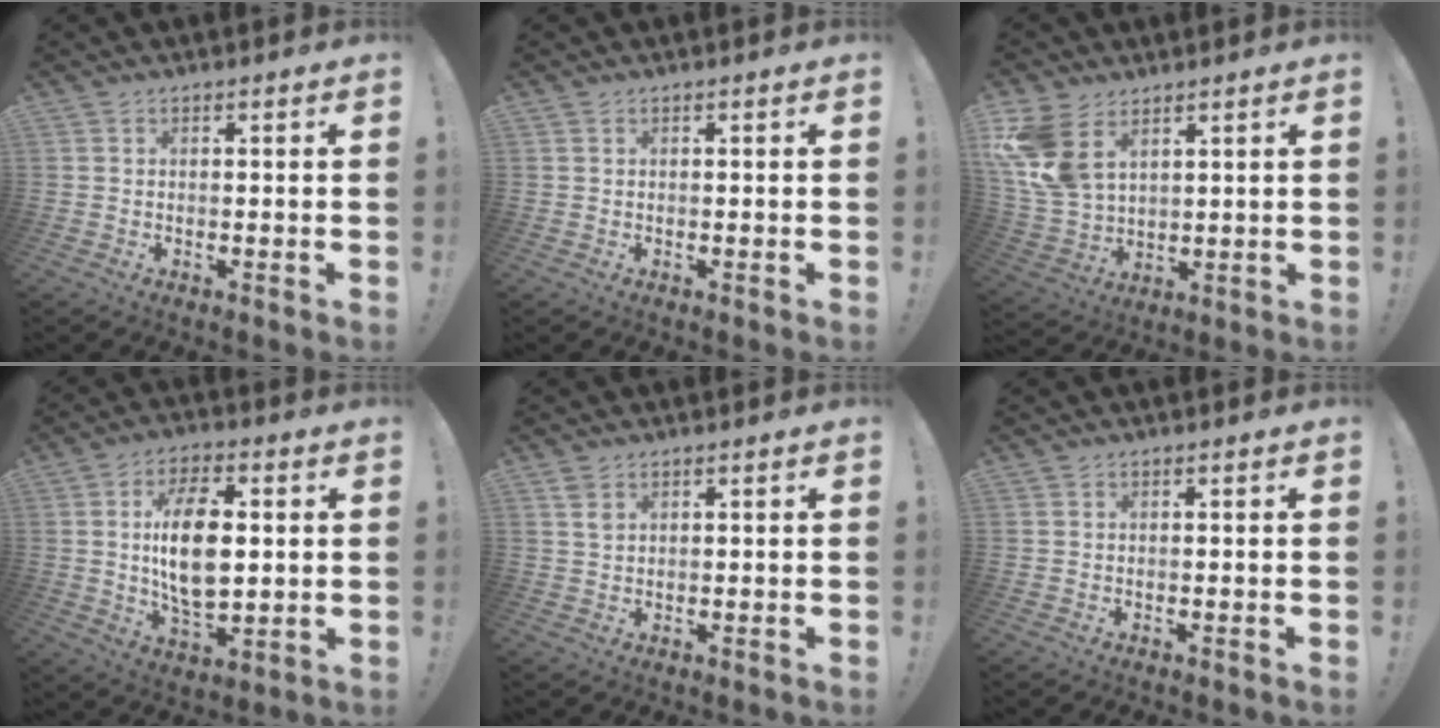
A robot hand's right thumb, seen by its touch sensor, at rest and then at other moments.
{"total": 0.0}
{"total": 13.3, "force": [6.1, 8.6, 8.0], "torque": [-0.172, -0.033, 0.123]}
{"total": 15.8, "force": [1.5, 8.5, 13.2], "torque": [-0.243, -0.001, 0.021]}
{"total": 2.5, "force": [1.4, 1.5, 1.4], "torque": [-0.022, -0.003, 0.026]}
{"total": 0.0}